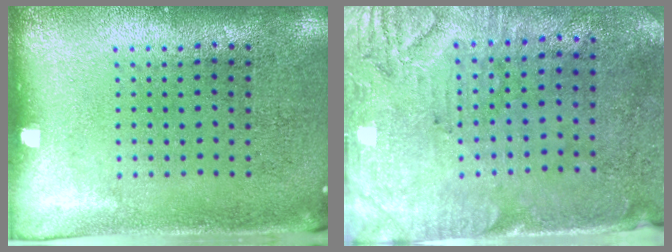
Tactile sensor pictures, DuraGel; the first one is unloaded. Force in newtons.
{"total": 3.0, "press": 2.5, "slide": 1.6}